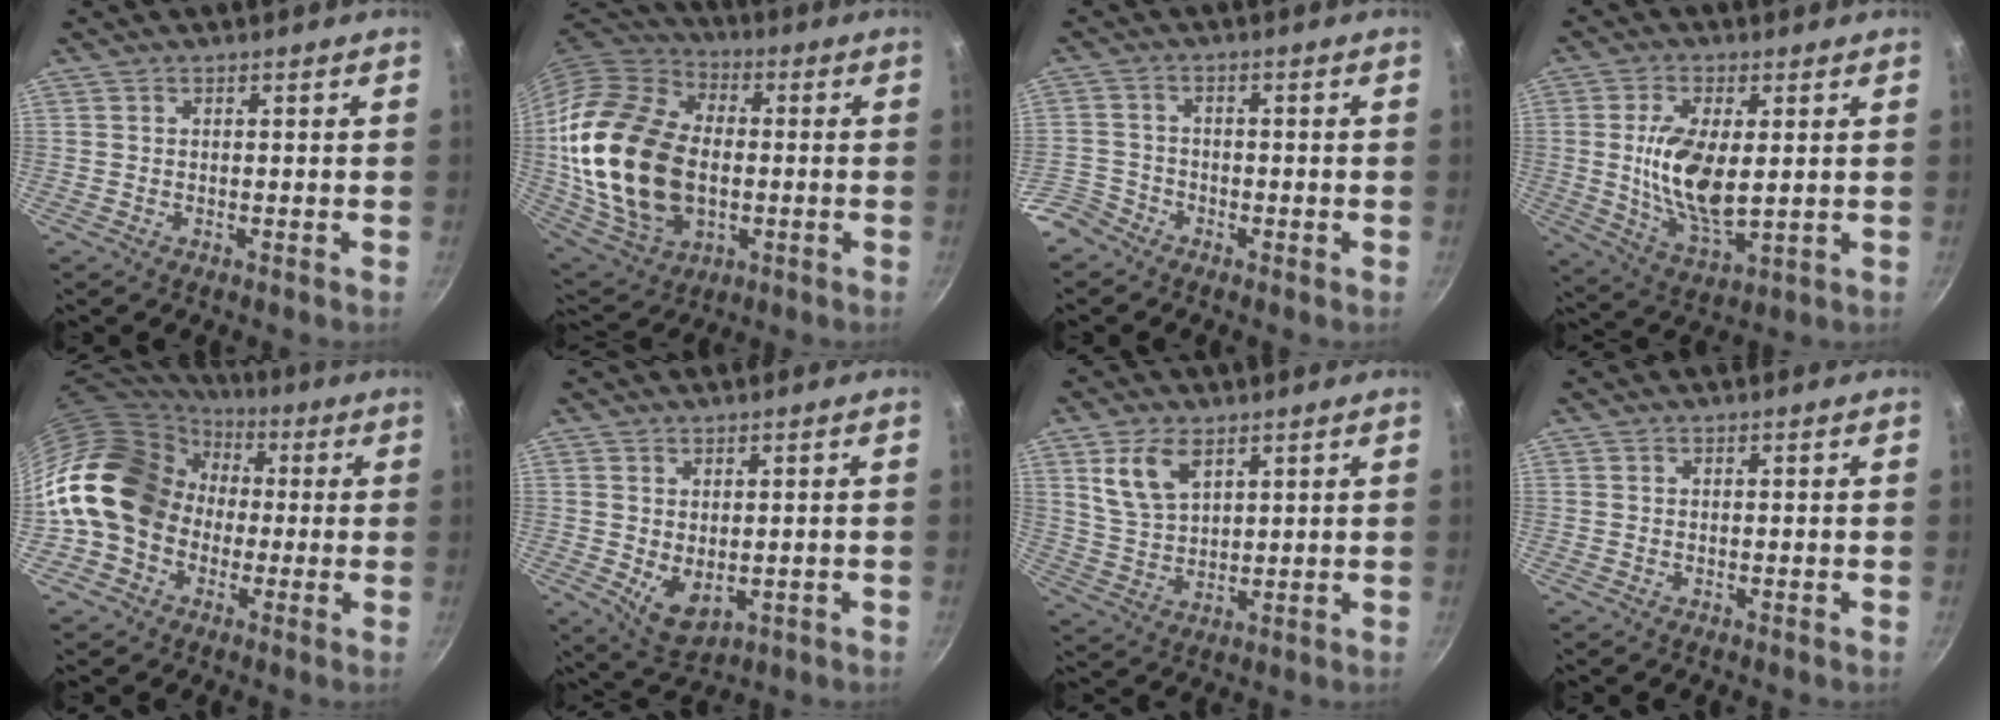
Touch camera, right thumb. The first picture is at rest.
{"total": 25.6, "force": [-1.2, 17.4, 18.7], "torque": [-0.358, 0.015, -0.011]}
{"total": 5.2, "force": [-3.8, 3.4, 0.9], "torque": [-0.006, 0.042, -0.077]}
{"total": 12.9, "force": [1.2, 6.1, 11.3], "torque": [-0.212, -0.013, 0.028]}
{"total": 17.2, "force": [0.8, 14.4, 9.4], "torque": [-0.142, 0.043, 0.006]}
{"total": 5.9, "force": [0.0, 3.8, 4.5], "torque": [-0.067, -0.019, 0.016]}
{"total": 11.1, "force": [5.1, 6.7, 7.2], "torque": [-0.119, -0.020, 0.106]}
{"total": 0.0}